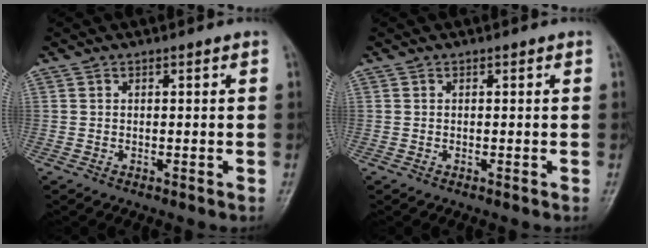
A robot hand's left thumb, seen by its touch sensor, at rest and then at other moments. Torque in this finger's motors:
{"motor_torque": [0.01, 0.01, 0.00, 0.00, 0.00]}